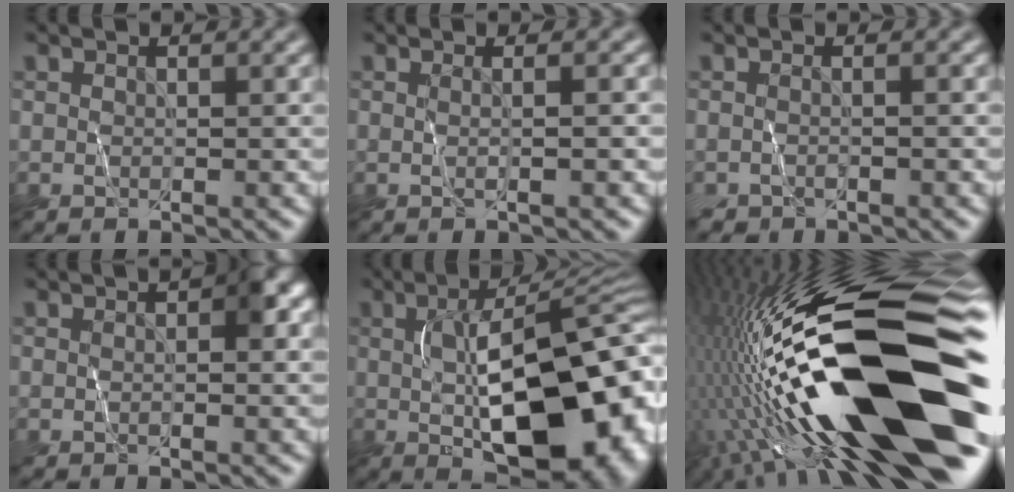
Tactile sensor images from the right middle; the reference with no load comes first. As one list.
[{"total": 1.8, "force": [0.1, 0.7, 1.7], "torque": [-0.020, 0.003, -0.021]}, {"total": 0.7, "force": [-0.6, 0.1, 0.4], "torque": [-0.010, -0.005, -0.012]}, {"total": 2.3, "force": [0.4, 0.4, 2.2], "torque": [-0.030, 0.005, 0.006]}, {"total": 15.9, "force": [-1.9, 7.3, 14.0], "torque": [-0.178, -0.007, -0.018]}, {"total": 21.7, "force": [-3.8, 6.4, 20.4], "torque": [-0.347, -0.001, -0.075]}]